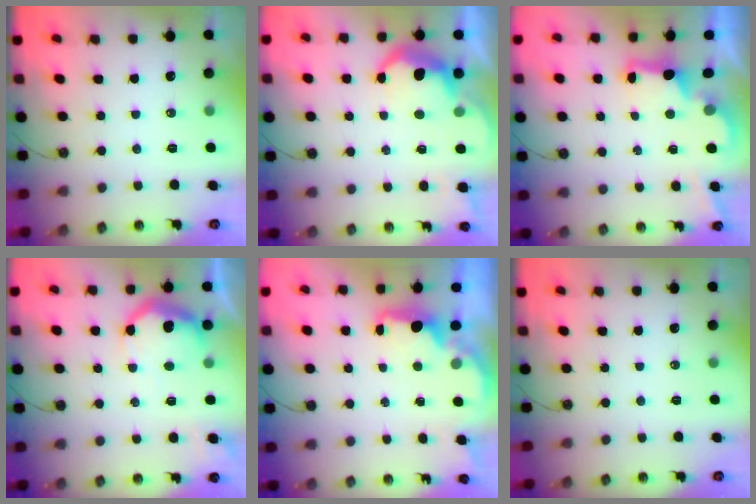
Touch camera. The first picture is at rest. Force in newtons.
{"total": 8.2, "press": 8.2, "slide": 0.8}
{"total": 2.6, "press": 2.5, "slide": 0.9}
{"total": 14.5, "press": 14.5, "slide": 1.3}
{"total": 2.3, "press": 2.2, "slide": 0.8}
{"total": 0.0}